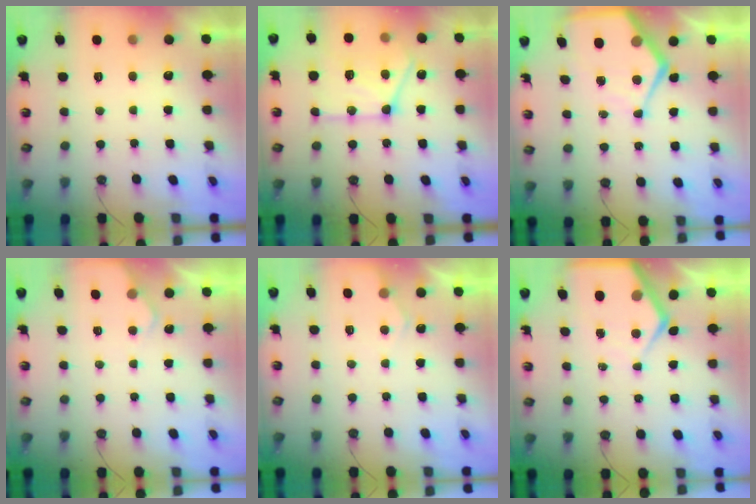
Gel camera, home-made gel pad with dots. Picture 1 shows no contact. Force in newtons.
{"total": 18.6, "press": 18.5, "slide": 1.6}
{"total": 11.6, "press": 11.6, "slide": 1.3}
{"total": 3.4, "press": 3.4, "slide": 0.4}
{"total": 3.8, "press": 3.8, "slide": 0.4}
{"total": 6.9, "press": 6.8, "slide": 0.6}